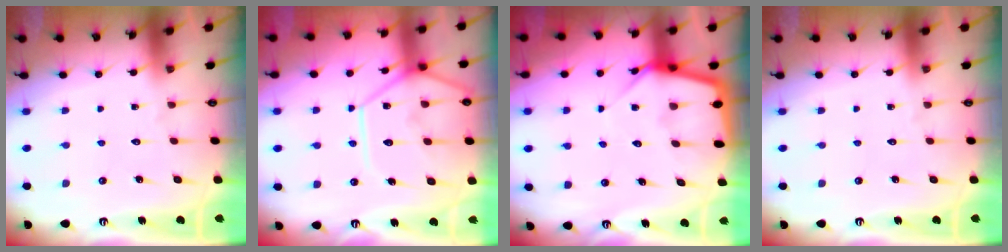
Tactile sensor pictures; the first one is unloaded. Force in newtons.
{"total": 14.7, "press": 14.6, "slide": 1.7}
{"total": 6.5, "press": 6.5, "slide": 0.5}
{"total": 0.0}